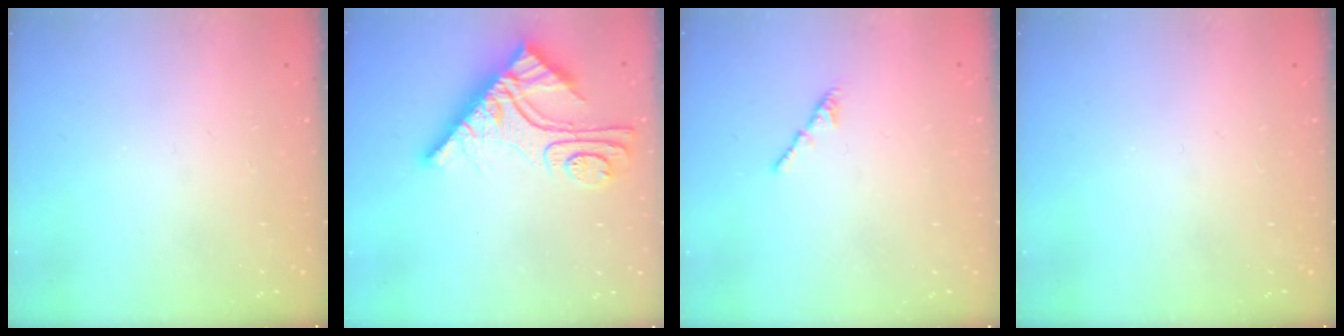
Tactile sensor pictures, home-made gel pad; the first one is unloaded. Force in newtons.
{"total": 13.6, "press": 13.6, "slide": 1.3}
{"total": 1.3, "press": 1.2, "slide": 0.4}
{"total": 0.0}